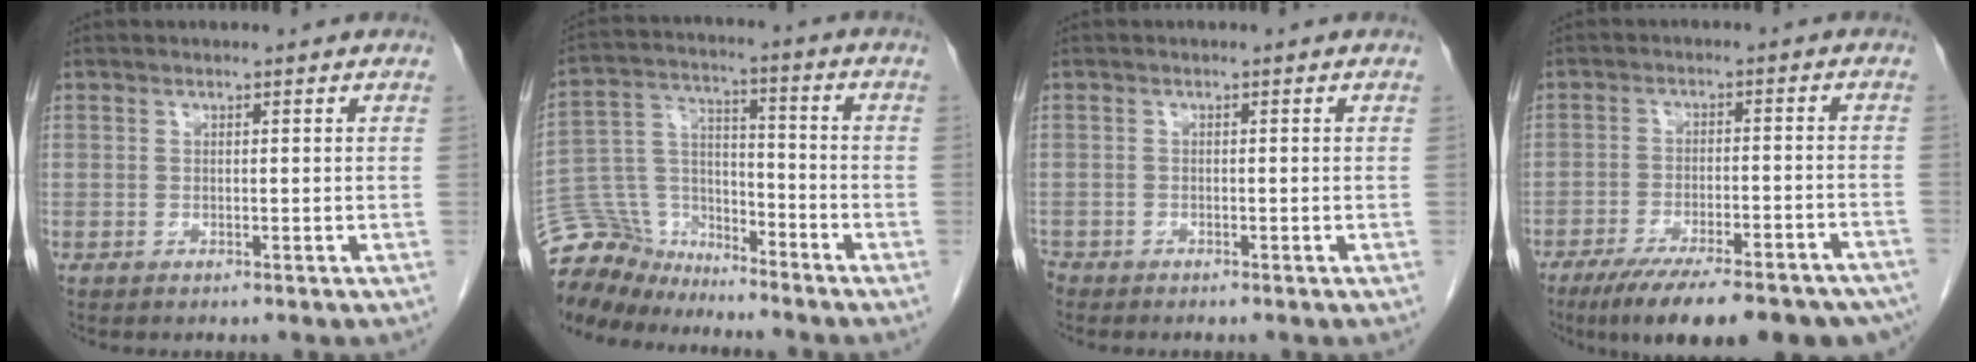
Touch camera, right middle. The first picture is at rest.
{"total": 11.7, "force": [-11.0, 3.9, 0.6], "torque": [-0.023, 0.037, -0.209]}
{"total": 1.4, "force": [-1.3, 0.6, 0.2], "torque": [-0.005, -0.002, -0.024]}
{"total": 21.3, "force": [-17.0, 4.4, 12.0], "torque": [-0.126, -0.011, -0.229]}